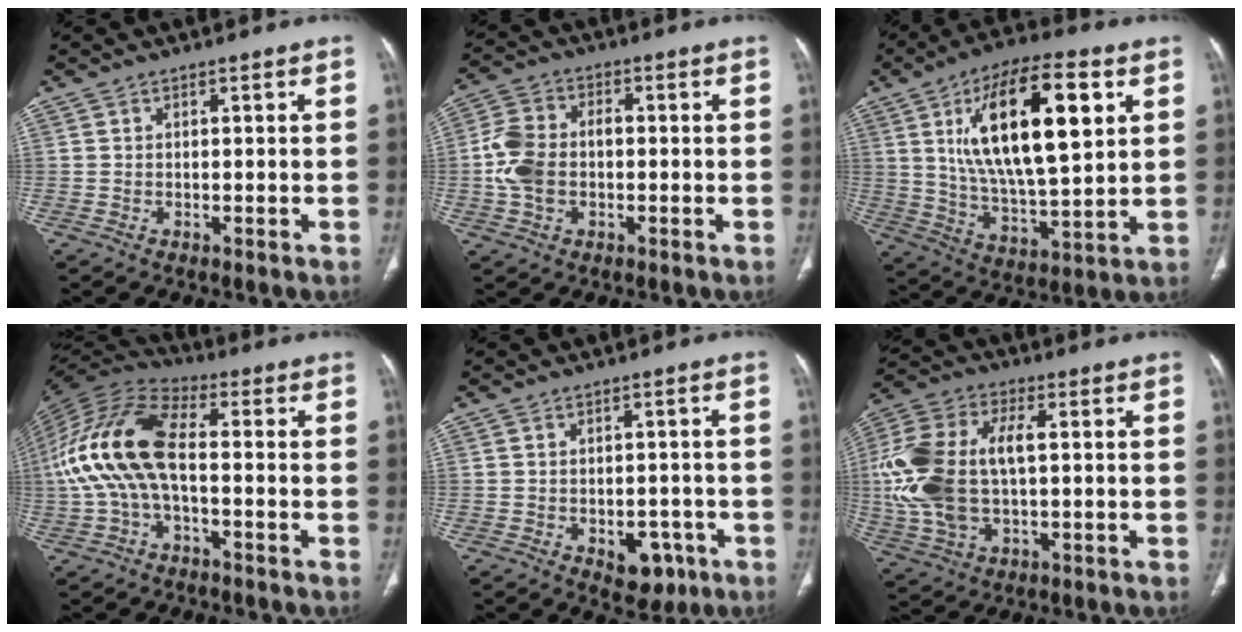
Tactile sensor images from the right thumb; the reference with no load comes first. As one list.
[{"total": 9.0, "force": [-1.0, 6.2, 6.4], "torque": [-0.134, 0.027, -0.025]}, {"total": 22.6, "force": [6.9, 8.6, 19.7], "torque": [-0.319, -0.020, 0.117]}, {"total": 15.7, "force": [-1.2, 7.9, 13.5], "torque": [-0.284, 0.036, -0.031]}, {"total": 6.3, "force": [-2.7, 4.0, 4.0], "torque": [-0.023, 0.012, -0.025]}, {"total": 18.5, "force": [0.8, 10.2, 15.4], "torque": [-0.349, 0.013, 0.020]}]